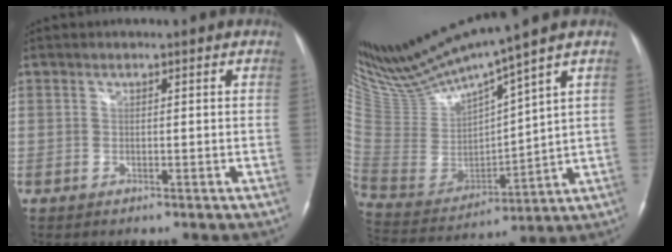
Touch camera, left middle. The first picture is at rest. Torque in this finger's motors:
{"motor_torque": [-0.28, -0.36, -0.14, 0.04]}